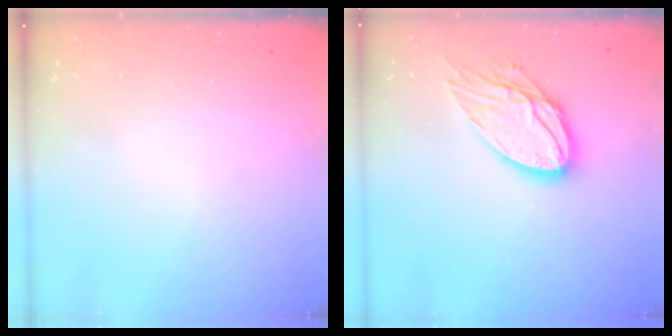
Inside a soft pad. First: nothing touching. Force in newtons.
{"total": 14.2, "press": 14.1, "slide": 1.1}